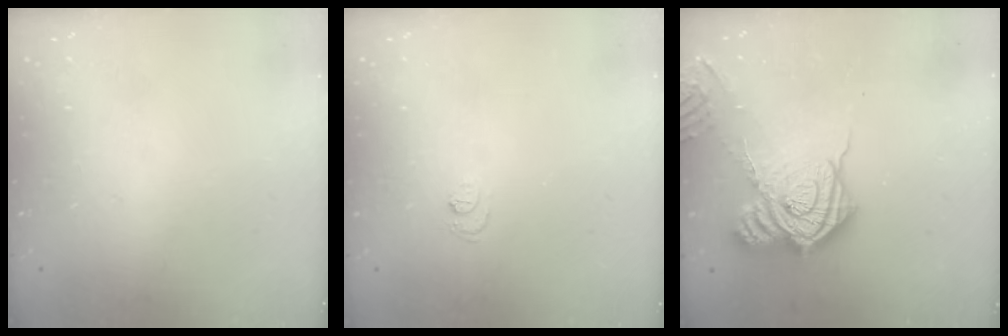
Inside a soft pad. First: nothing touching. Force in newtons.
{"total": 4.8, "press": 4.8, "slide": 0.4}
{"total": 18.8, "press": 18.7, "slide": 1.5}